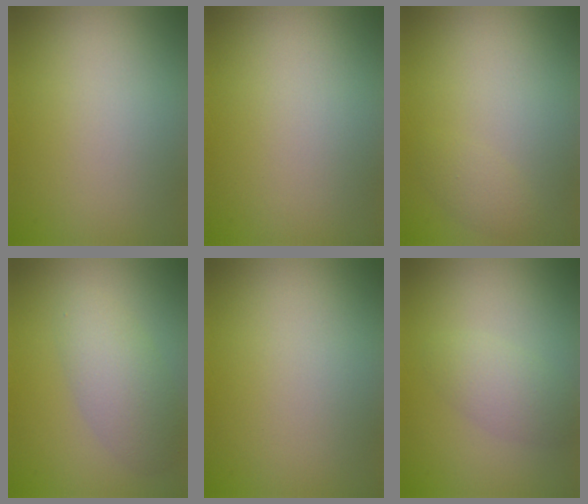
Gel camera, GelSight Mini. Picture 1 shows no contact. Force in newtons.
{"total": 0.0}
{"total": 1.2, "press": 1.2, "slide": 0.1}
{"total": 3.9, "press": 3.9, "slide": 0.1}
{"total": 0.0}
{"total": 2.4, "press": 2.4, "slide": 0.1}